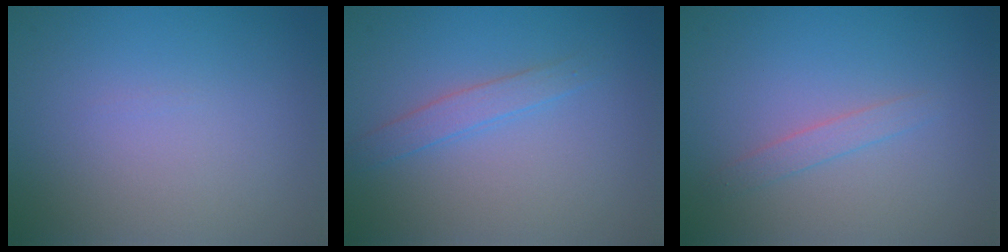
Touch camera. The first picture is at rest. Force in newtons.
{"total": 1.7, "press": 1.7, "slide": 0.1}
{"total": 1.2, "press": 1.2, "slide": 0.1}